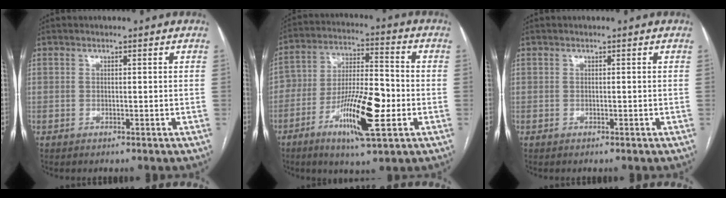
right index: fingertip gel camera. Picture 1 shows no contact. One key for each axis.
{"total": 13.5, "fx": -4.7, "fy": 3.2, "fz": 12.3, "tx": -0.222, "ty": 0.001, "tz": -0.079}
{"total": 0.0}